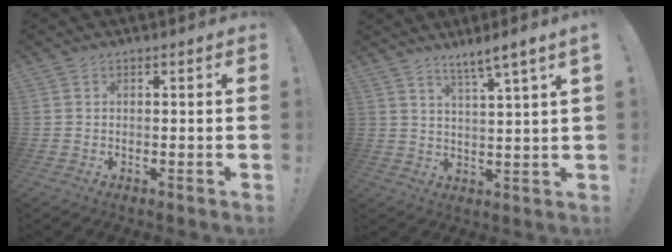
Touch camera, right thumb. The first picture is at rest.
{"total": 5.9, "force": [4.2, -1.3, 4.0], "torque": [-0.055, -0.034, 0.063]}